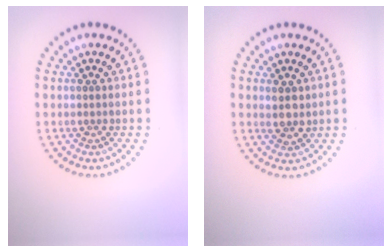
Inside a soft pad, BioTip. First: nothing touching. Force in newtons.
{"total": 2.0, "press": 1.9, "slide": 0.7}